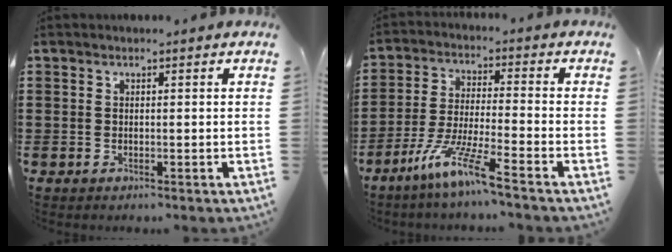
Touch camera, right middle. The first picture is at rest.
{"total": 8.7, "force": [-6.5, -0.1, 5.8], "torque": [-0.123, -0.015, -0.126]}